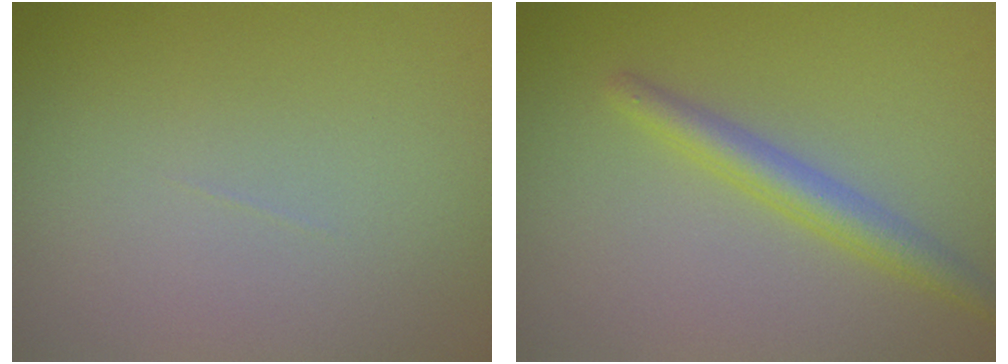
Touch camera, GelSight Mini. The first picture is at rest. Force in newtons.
{"total": 2.7, "press": 2.7, "slide": 0.1}